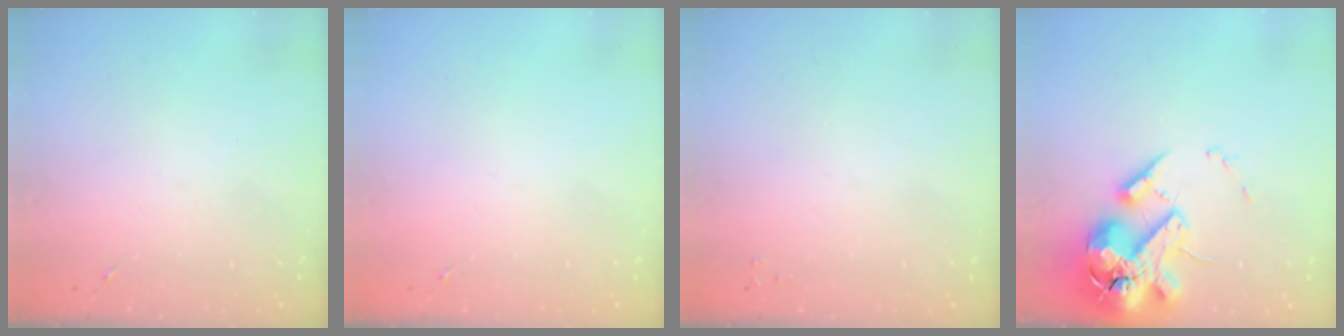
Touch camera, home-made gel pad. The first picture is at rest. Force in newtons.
{"total": 0.0}
{"total": 2.0, "press": 2.0, "slide": 0.3}
{"total": 20.7, "press": 20.4, "slide": 3.5}